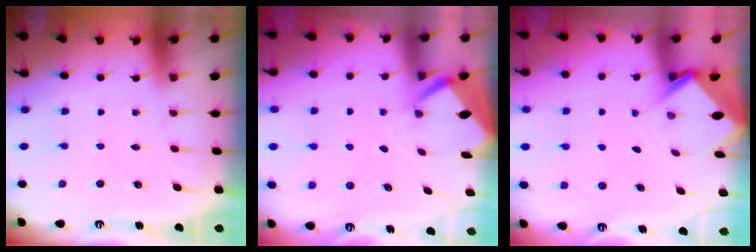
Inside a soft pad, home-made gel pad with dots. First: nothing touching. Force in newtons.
{"total": 2.6, "press": 2.6, "slide": 0.3}
{"total": 2.9, "press": 2.9, "slide": 0.2}